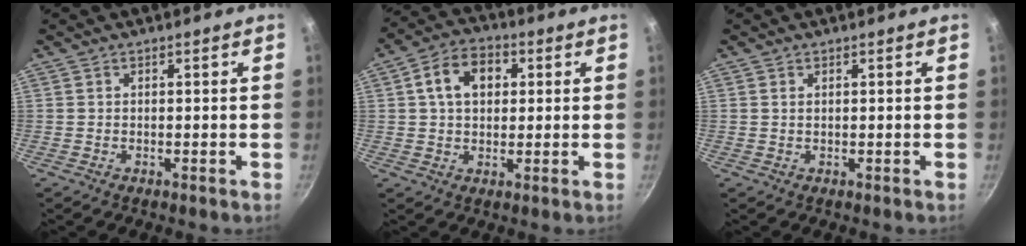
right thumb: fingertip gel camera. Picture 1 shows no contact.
{"total": 9.4, "force": [2.3, 6.7, 6.2], "torque": [-0.080, 0.014, 0.026]}
{"total": 0.7, "force": [0.3, 0.4, 0.4], "torque": [-0.008, 0.001, 0.005]}